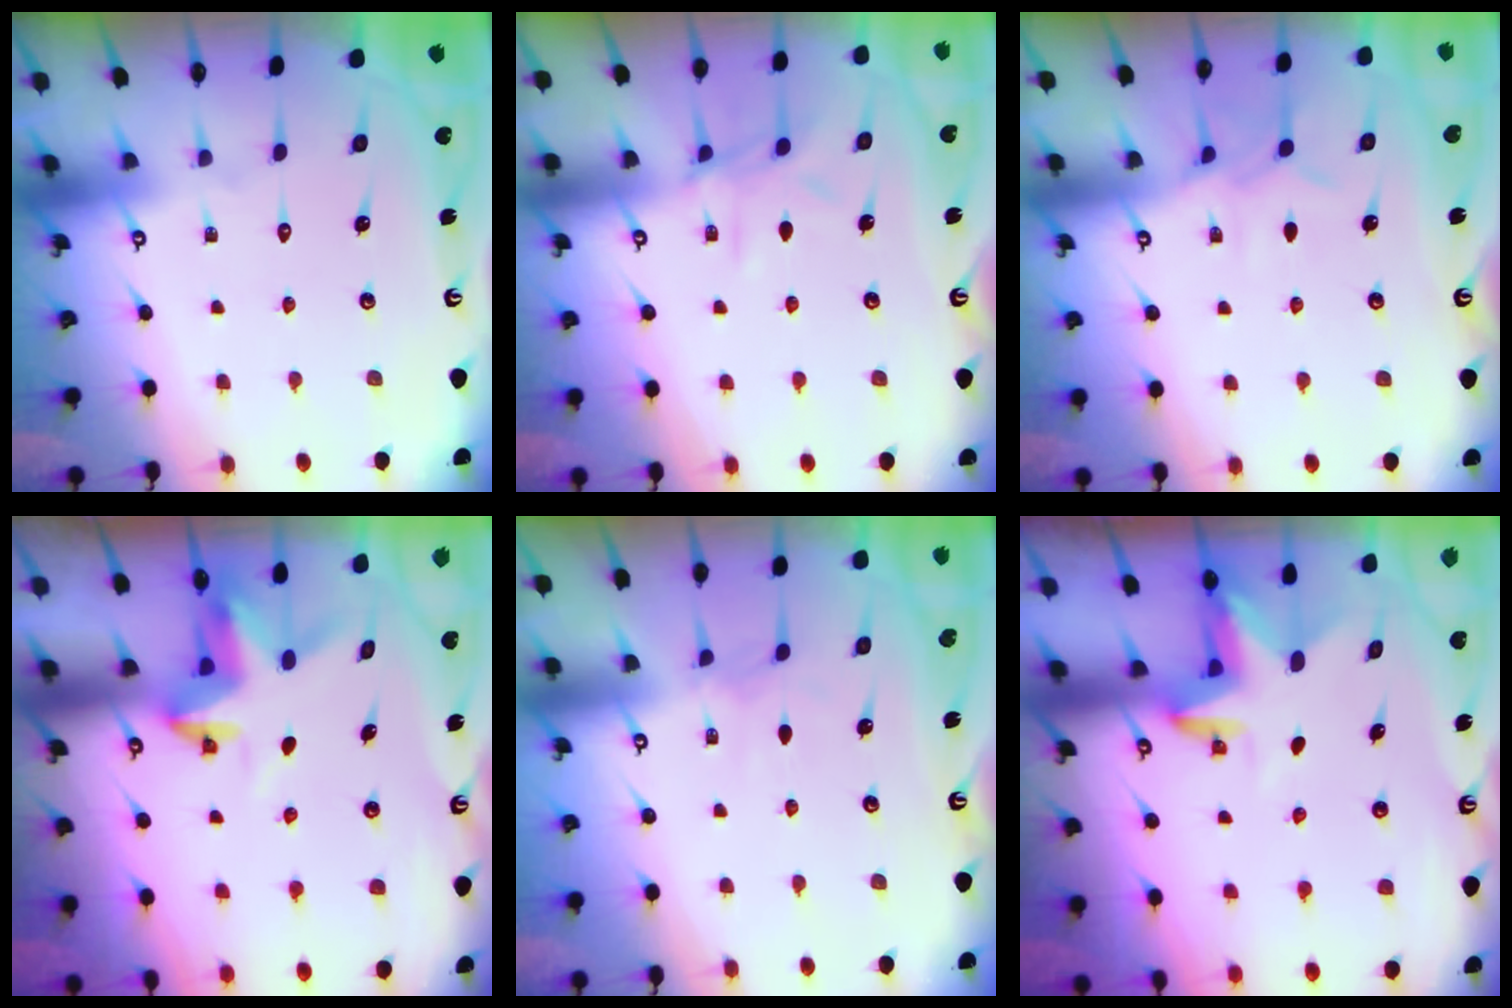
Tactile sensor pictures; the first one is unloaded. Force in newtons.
{"total": 7.6, "press": 7.5, "slide": 0.6}
{"total": 7.9, "press": 7.8, "slide": 0.7}
{"total": 3.8, "press": 3.8, "slide": 0.4}
{"total": 3.0, "press": 3.0, "slide": 0.3}
{"total": 3.3, "press": 3.3, "slide": 0.2}